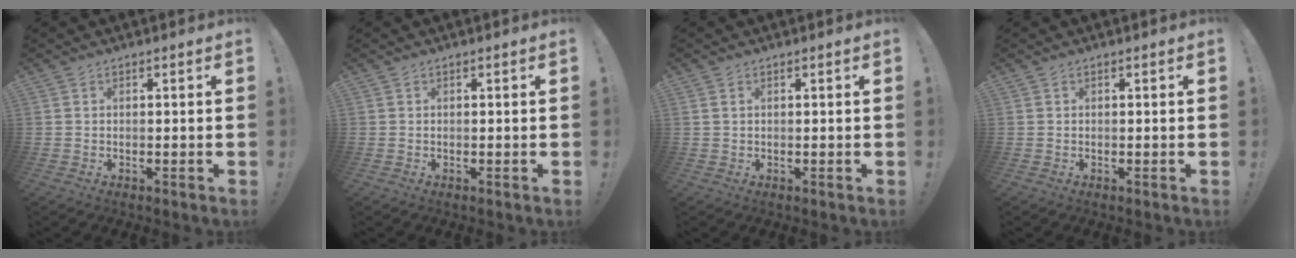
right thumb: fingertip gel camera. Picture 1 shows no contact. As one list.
[{"total": 0.0}, {"total": 0.8, "force": [0.3, 0.5, 0.5], "torque": [-0.011, 0.003, 0.006]}, {"total": 0.0}]